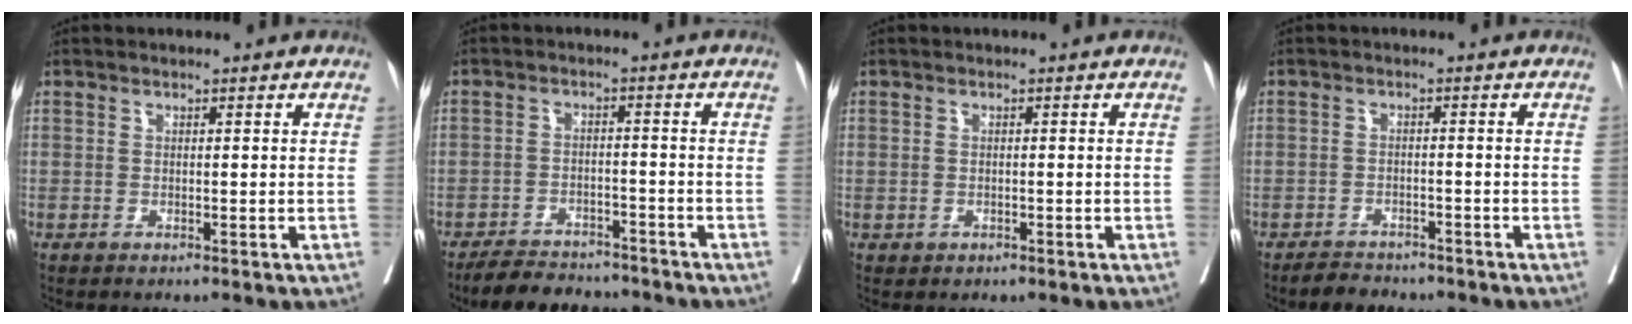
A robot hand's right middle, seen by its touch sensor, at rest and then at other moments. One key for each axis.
{"total": 8.6, "fx": -7.8, "fy": 2.8, "fz": 2.3, "tx": -0.033, "ty": -0.004, "tz": -0.117}
{"total": 0.7, "fx": -0.2, "fy": 0.6, "fz": 0.2, "tx": -0.007, "ty": 0.002, "tz": 0.003}
{"total": 4.0, "fx": -3.6, "fy": 1.5, "fz": 0.8, "tx": -0.024, "ty": -0.005, "tz": -0.058}